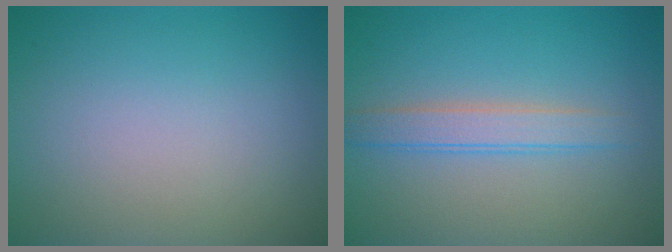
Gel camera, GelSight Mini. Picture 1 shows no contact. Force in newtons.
{"total": 2.5, "press": 2.5, "slide": 0.2}